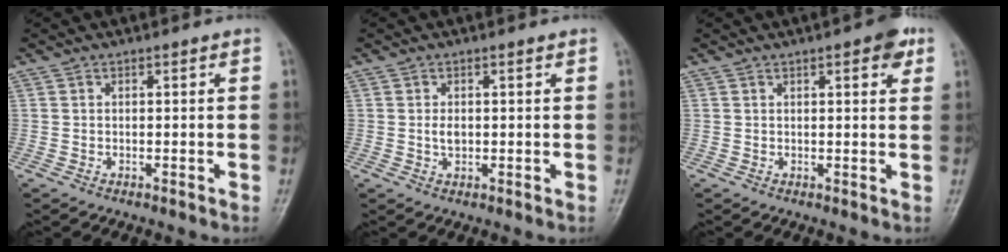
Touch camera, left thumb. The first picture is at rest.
{"total": 1.9, "force": [0.2, 1.1, 1.5], "torque": [-0.024, -0.002, 0.006]}
{"total": 4.2, "force": [2.1, 1.3, 3.3], "torque": [-0.034, -0.005, 0.021]}